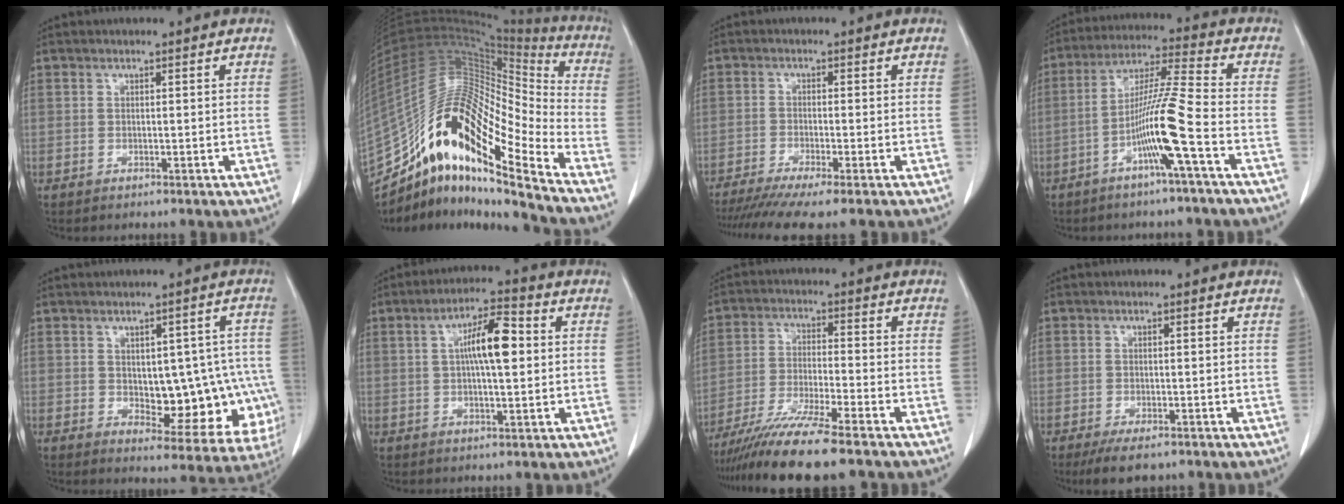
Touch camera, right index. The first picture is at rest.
{"total": 23.5, "force": [-15.5, 4.1, 17.2], "torque": [-0.343, 0.027, -0.282]}
{"total": 9.7, "force": [-7.8, -0.5, 5.7], "torque": [-0.080, -0.018, -0.121]}
{"total": 10.6, "force": [-4.2, -1.4, 9.6], "torque": [-0.185, 0.009, -0.081]}
{"total": 13.3, "force": [-1.5, 6.9, 11.3], "torque": [-0.122, 0.020, 0.002]}
{"total": 8.3, "force": [1.2, 1.9, 8.0], "torque": [-0.143, 0.018, 0.016]}
{"total": 12.2, "force": [-9.9, -0.7, 7.1], "torque": [-0.119, -0.032, -0.168]}
{"total": 4.6, "force": [-3.3, 1.7, 2.7], "torque": [-0.044, -0.007, -0.050]}